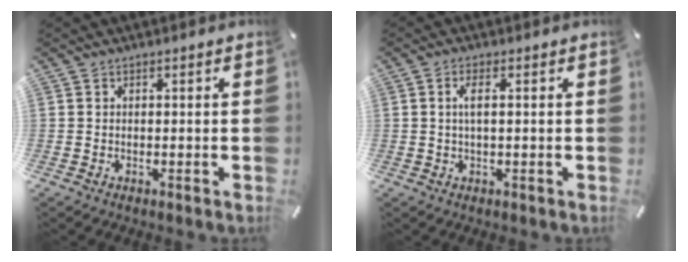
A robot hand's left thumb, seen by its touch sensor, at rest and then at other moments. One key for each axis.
{"total": 3.2, "fx": 0.3, "fy": 0.9, "fz": 3.0, "tx": -0.067, "ty": 0.000, "tz": 0.001}